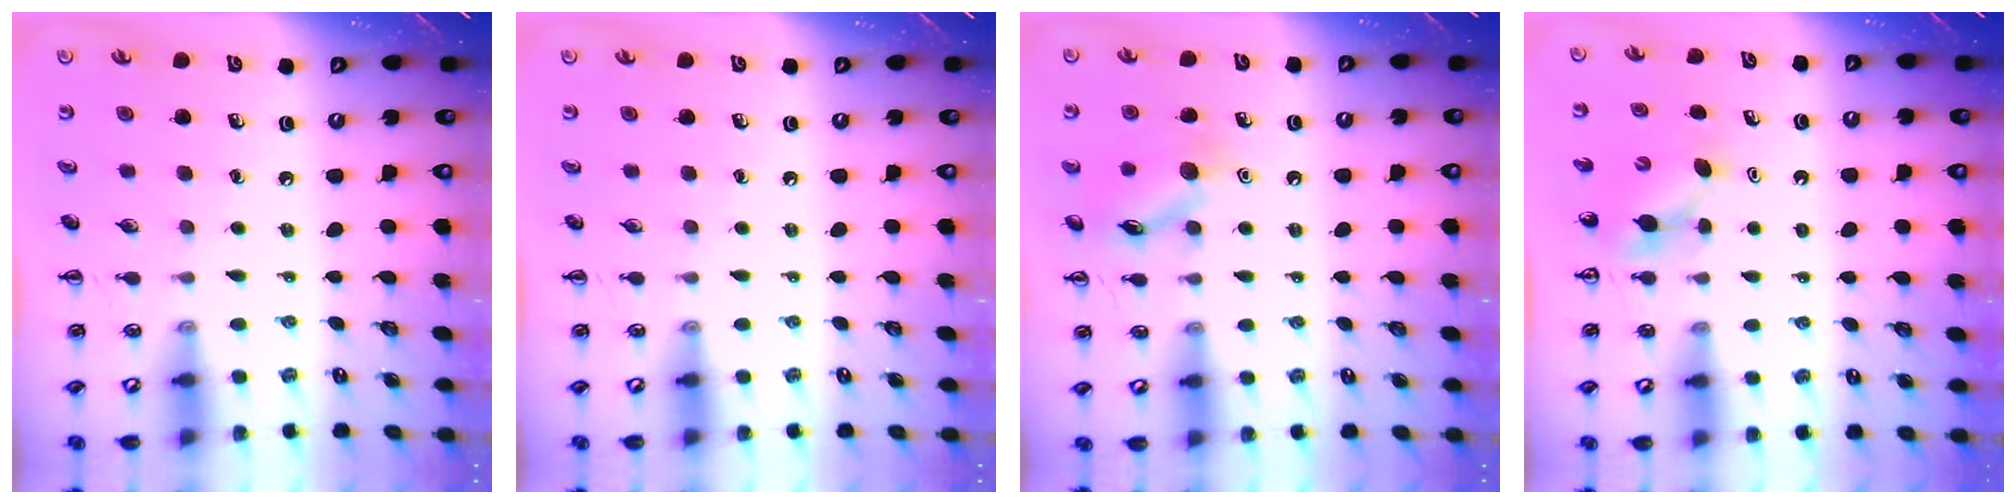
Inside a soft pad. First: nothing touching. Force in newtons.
{"total": 0.0}
{"total": 11.4, "press": 11.4, "slide": 0.6}
{"total": 4.0, "press": 3.9, "slide": 0.9}